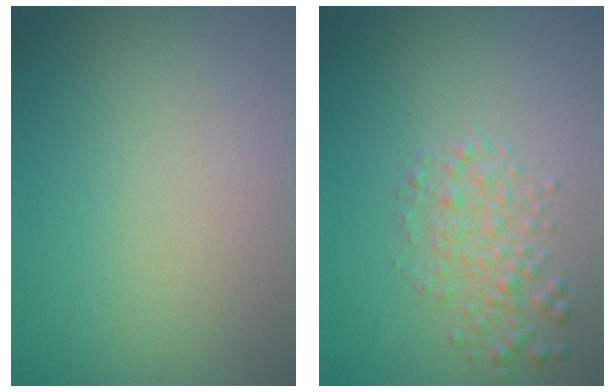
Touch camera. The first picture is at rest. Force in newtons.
{"total": 2.1, "press": 2.1, "slide": 0.0}